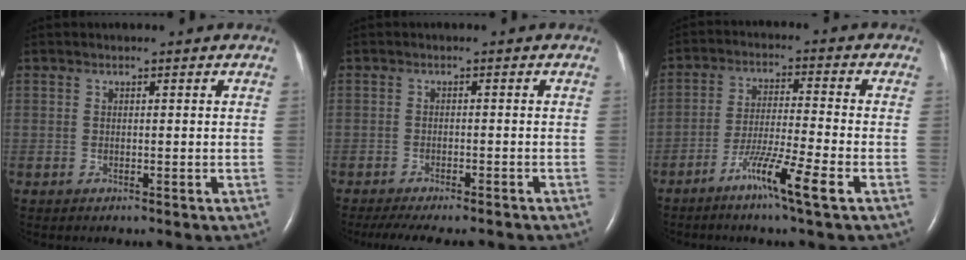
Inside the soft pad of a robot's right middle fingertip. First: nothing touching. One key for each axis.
{"total": 10.8, "fx": -9.3, "fy": 2.4, "fz": 5.0, "tx": -0.079, "ty": -0.011, "tz": -0.124}
{"total": 8.1, "fx": -4.5, "fy": -0.8, "fz": 6.6, "tx": -0.122, "ty": -0.016, "tz": -0.085}